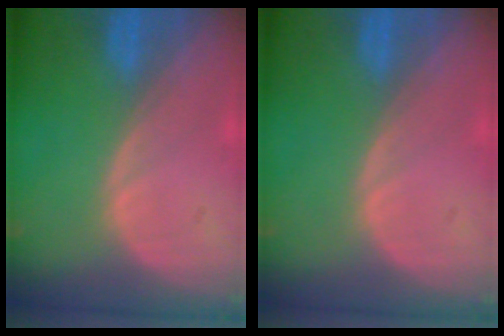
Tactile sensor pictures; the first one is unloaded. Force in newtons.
{"total": 0.0}